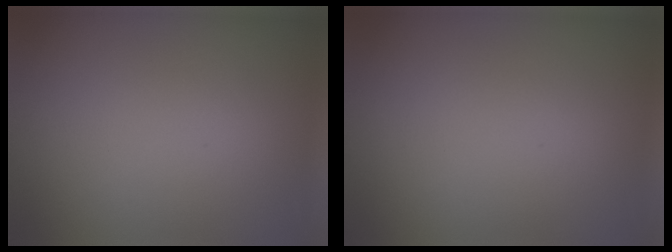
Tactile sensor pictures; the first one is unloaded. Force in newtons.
{"total": 0.0}